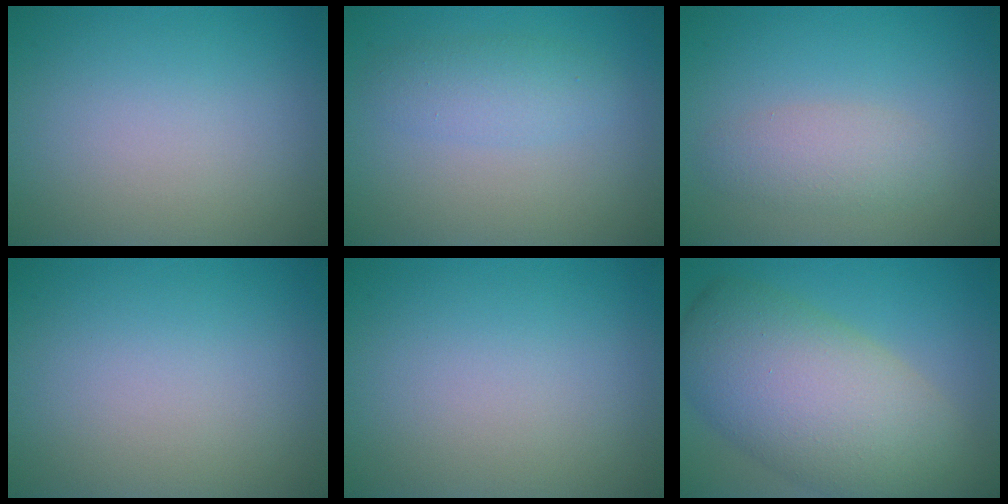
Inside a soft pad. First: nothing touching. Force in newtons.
{"total": 2.4, "press": 2.4, "slide": 0.0}
{"total": 2.5, "press": 2.5, "slide": 0.2}
{"total": 0.0}
{"total": 0.0}
{"total": 11.4, "press": 11.4, "slide": 0.6}